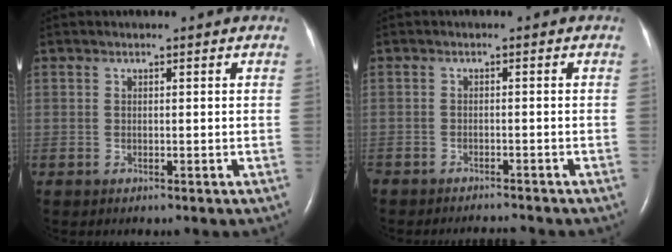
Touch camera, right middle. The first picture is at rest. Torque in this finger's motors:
{"motor_torque": [-0.41, -0.15, -0.10, 0.00]}